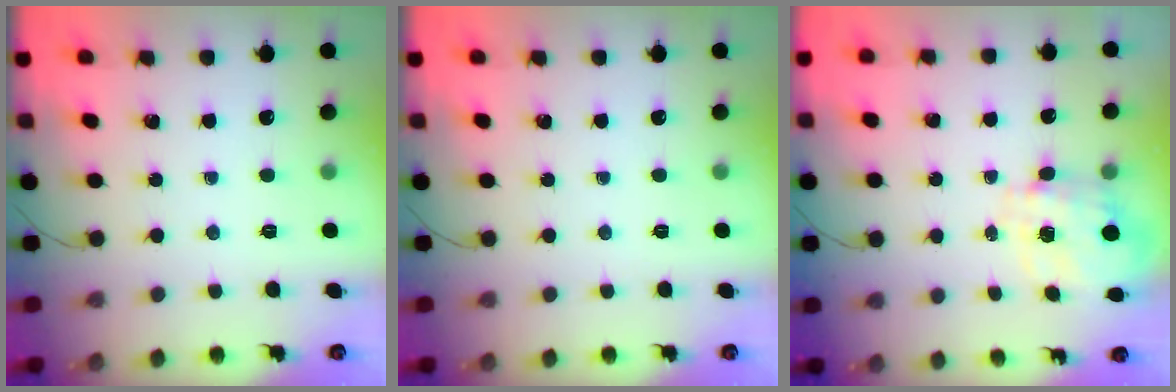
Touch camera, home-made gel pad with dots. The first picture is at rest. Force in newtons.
{"total": 0.0}
{"total": 3.5, "press": 3.4, "slide": 1.0}